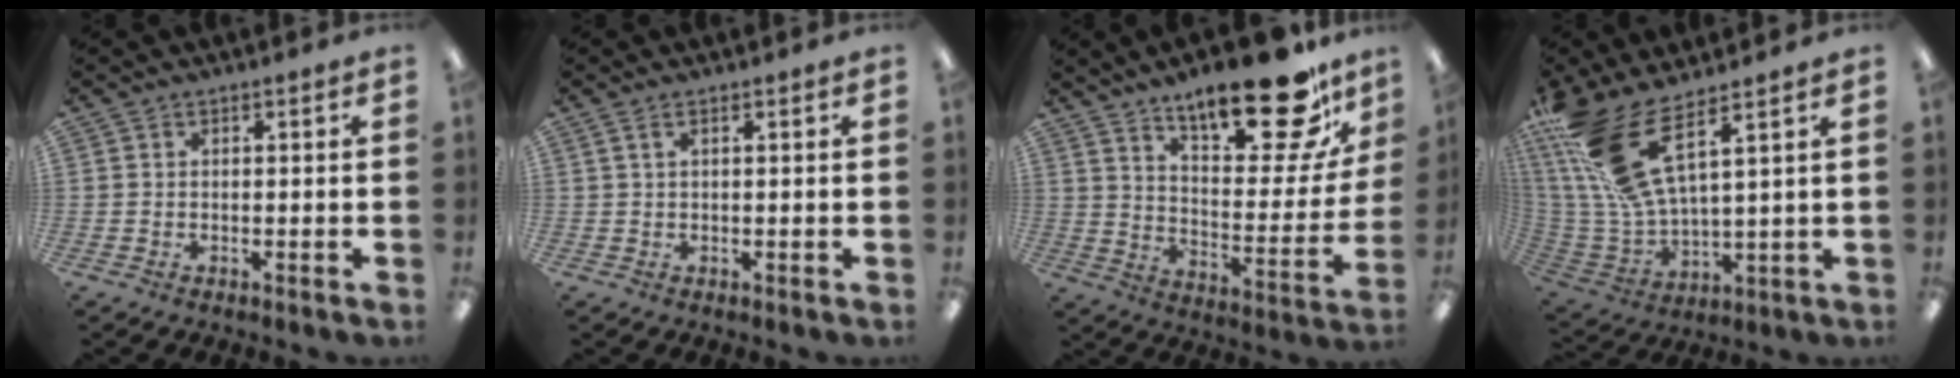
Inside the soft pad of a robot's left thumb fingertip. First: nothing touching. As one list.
[{"total": 1.6, "force": [0.7, 0.5, 1.3], "torque": [-0.029, 0.003, 0.012]}, {"total": 23.4, "force": [16.6, 7.9, 14.6], "torque": [-0.205, -0.109, 0.271]}, {"total": 16.5, "force": [9.5, 5.4, 12.3], "torque": [-0.289, -0.058, 0.164]}]